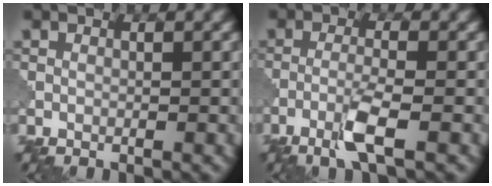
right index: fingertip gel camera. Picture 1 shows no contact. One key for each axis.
{"total": 3.1, "fx": -1.7, "fy": 0.1, "fz": 2.6, "tx": -0.053, "ty": 0.005, "tz": -0.043}